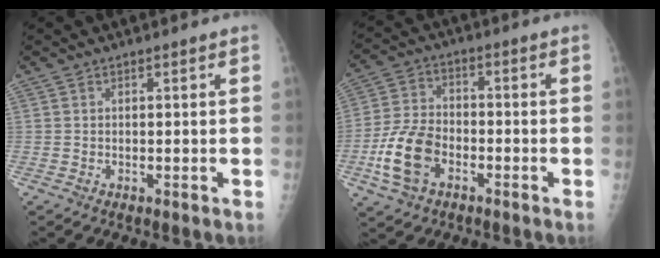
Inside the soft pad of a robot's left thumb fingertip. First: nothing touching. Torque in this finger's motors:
{"motor_torque": [-0.65, 0.93, 0.27, -0.14, 0.32]}